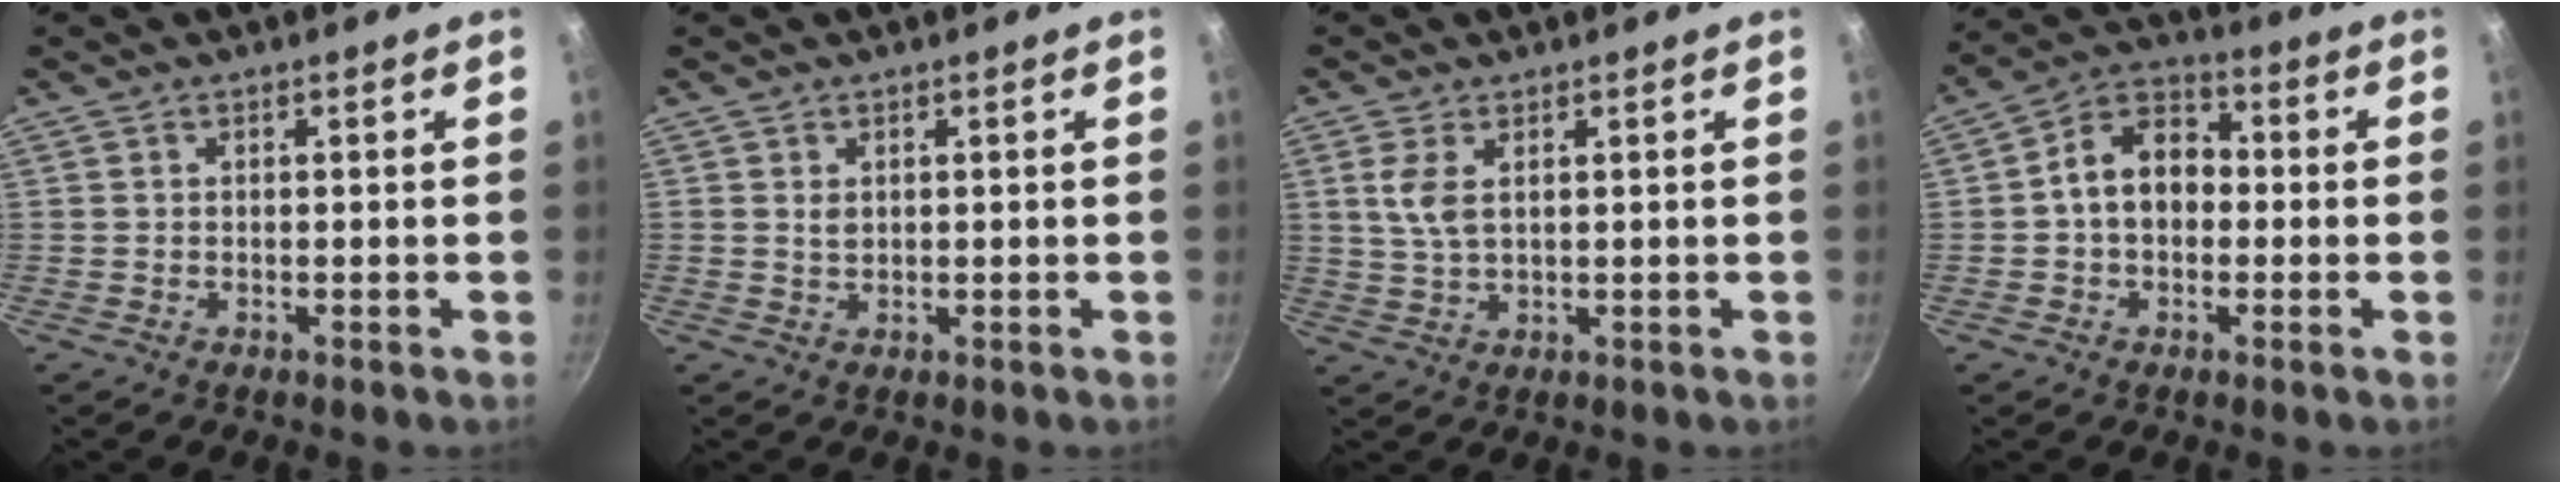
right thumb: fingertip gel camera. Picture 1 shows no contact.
{"total": 1.5, "force": [0.5, 1.1, 0.9], "torque": [-0.014, -0.001, 0.009]}
{"total": 4.8, "force": [1.6, 2.4, 3.9], "torque": [-0.078, -0.007, 0.033]}
{"total": 10.2, "force": [-0.3, 7.5, 6.8], "torque": [-0.075, 0.034, -0.023]}